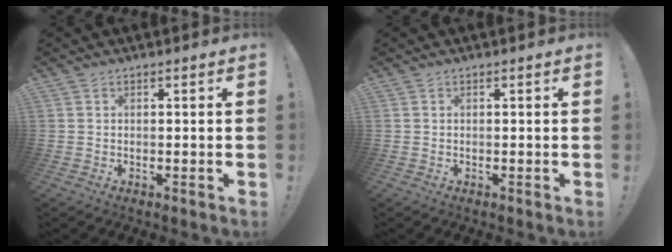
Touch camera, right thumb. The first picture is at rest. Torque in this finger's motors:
{"motor_torque": [0.00, 0.00, 0.00, 0.00, 0.00]}